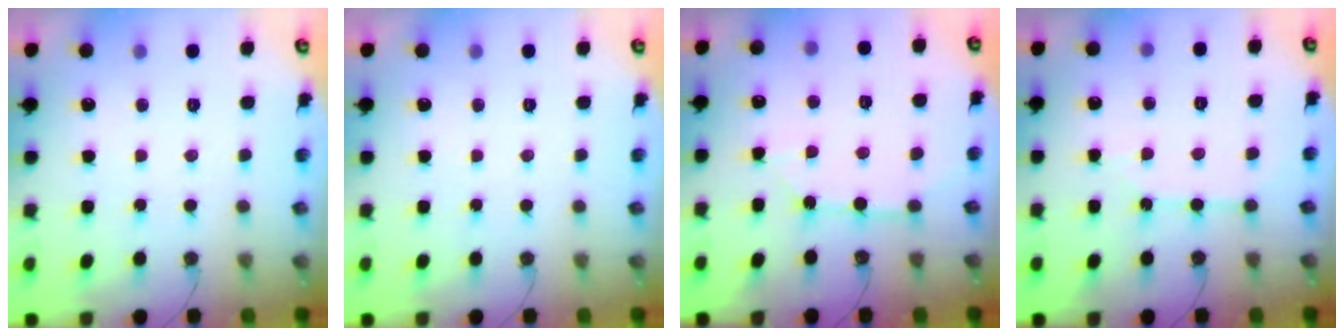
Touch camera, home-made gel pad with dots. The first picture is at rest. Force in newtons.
{"total": 0.0}
{"total": 4.5, "press": 4.4, "slide": 0.5}
{"total": 2.1, "press": 2.1, "slide": 0.3}